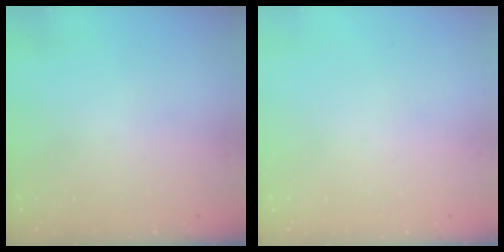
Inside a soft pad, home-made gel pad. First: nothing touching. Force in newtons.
{"total": 0.0}